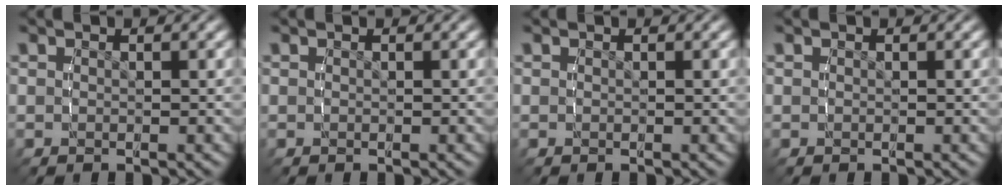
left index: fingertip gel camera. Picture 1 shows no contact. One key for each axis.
{"total": 0.0}
{"total": 0.0}
{"total": 0.0}